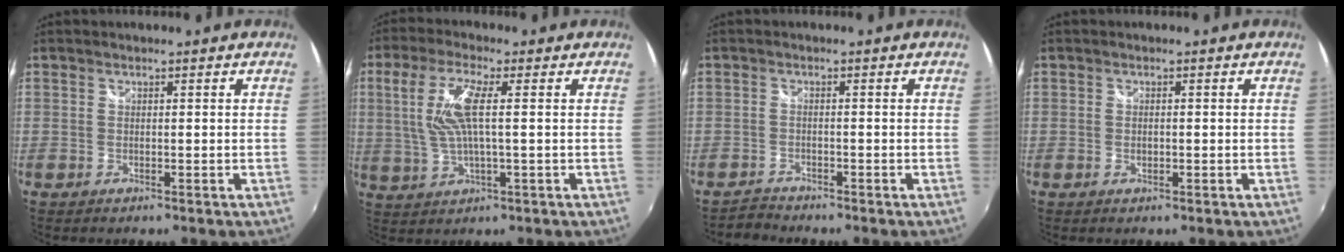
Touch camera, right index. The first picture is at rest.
{"total": 9.0, "force": [1.3, 2.0, 8.7], "torque": [-0.178, 0.005, 0.032]}
{"total": 2.1, "force": [-1.9, 0.7, -0.7], "torque": [0.008, 0.003, -0.036]}
{"total": 0.9, "force": [-0.1, 0.7, 0.5], "torque": [-0.008, -0.001, 0.000]}